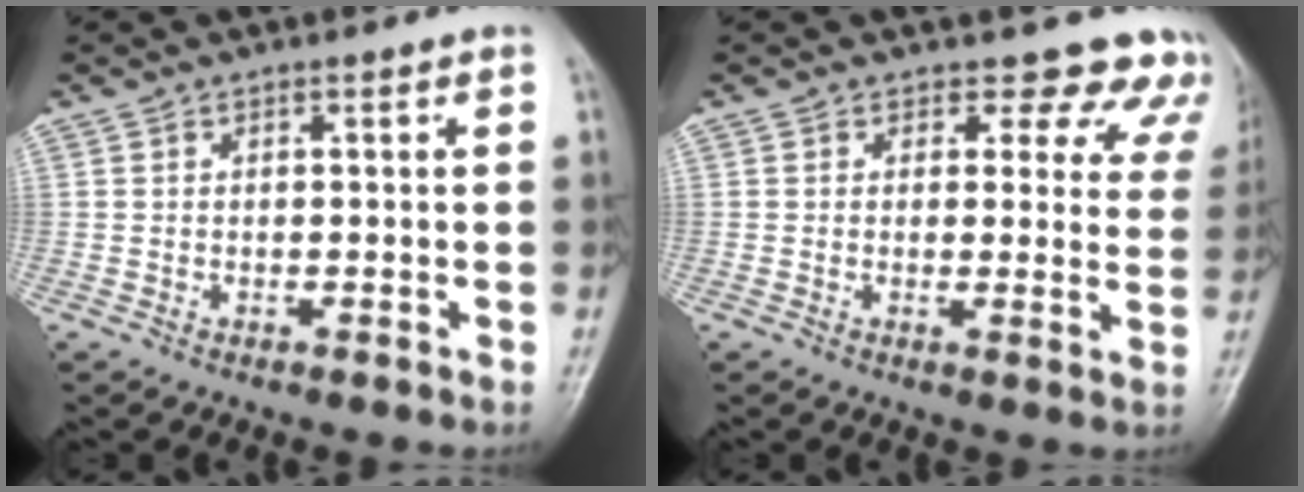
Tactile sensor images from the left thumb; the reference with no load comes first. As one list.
[{"total": 10.6, "force": [9.3, 5.0, 1.4], "torque": [0.044, -0.049, 0.071]}]